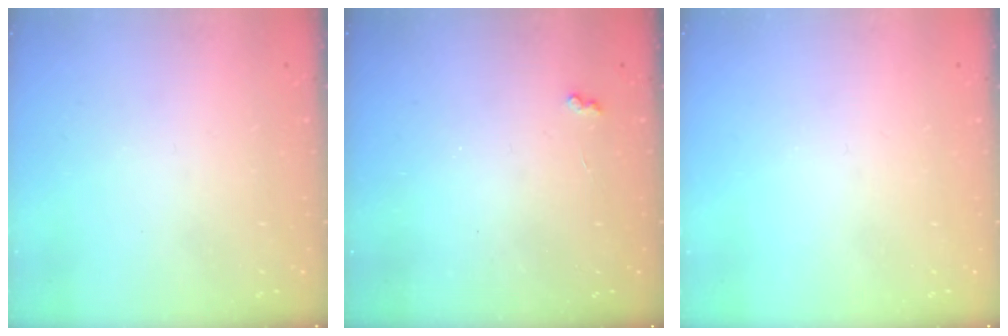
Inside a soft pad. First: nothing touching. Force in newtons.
{"total": 3.0, "press": 3.0, "slide": 0.5}
{"total": 0.0}